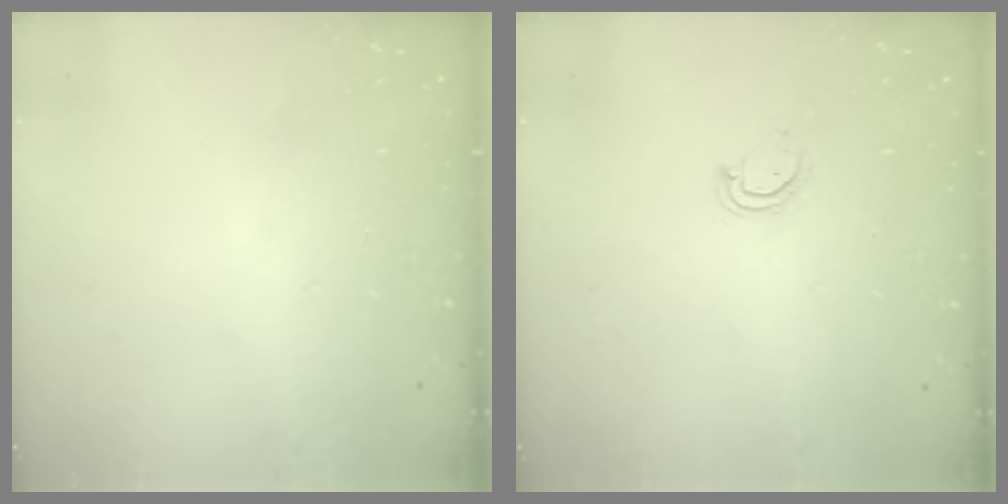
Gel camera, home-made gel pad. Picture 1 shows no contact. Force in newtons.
{"total": 3.0, "press": 3.0, "slide": 0.2}